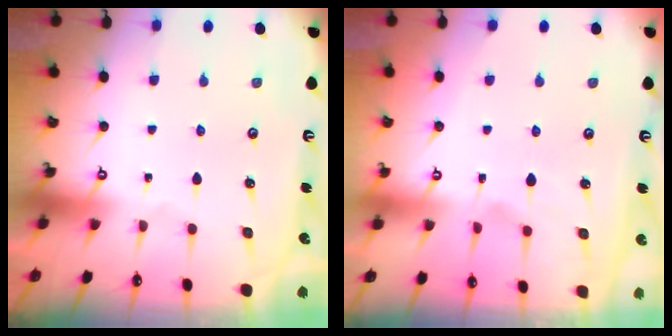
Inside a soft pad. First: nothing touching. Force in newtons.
{"total": 1.4, "press": 0.9, "slide": 1.1}